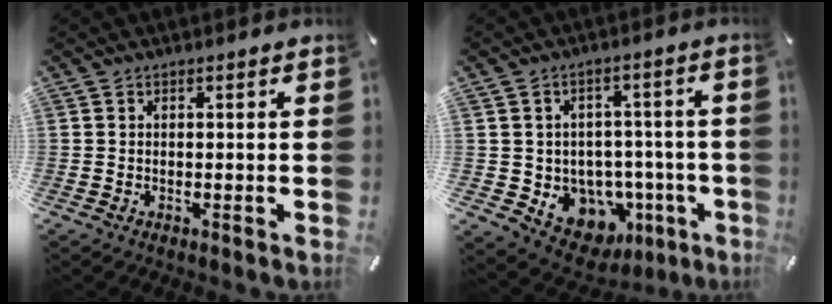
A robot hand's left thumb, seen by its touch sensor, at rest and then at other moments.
{"total": 8.8, "force": [-2.4, 8.1, 2.5], "torque": [-0.032, 0.007, -0.025]}